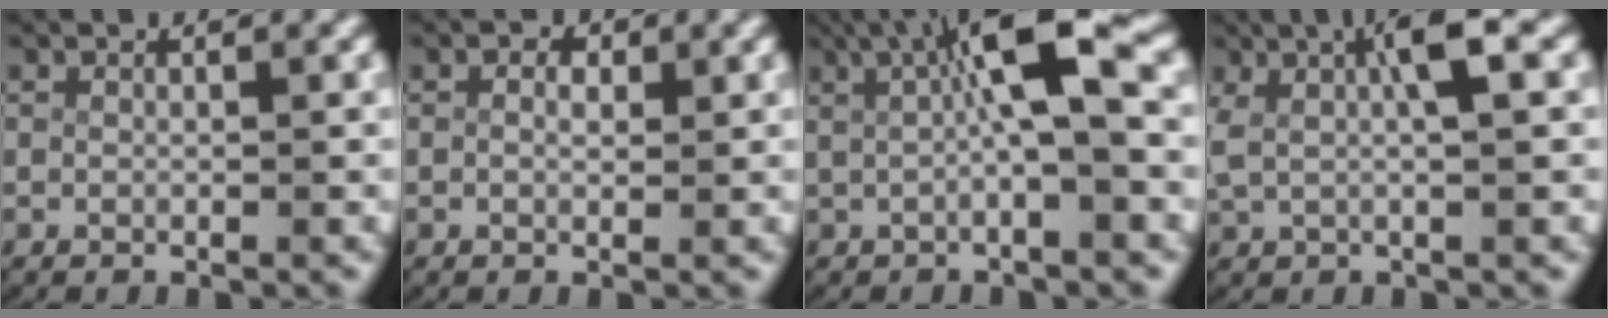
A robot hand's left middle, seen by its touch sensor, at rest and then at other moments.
{"total": 1.2, "force": [0.2, 0.8, 0.9], "torque": [-0.014, -0.007, 0.004]}
{"total": 6.9, "force": [1.9, 1.2, 6.6], "torque": [-0.098, 0.020, 0.024]}
{"total": 6.0, "force": [2.0, 2.8, 4.9], "torque": [-0.092, 0.020, 0.027]}